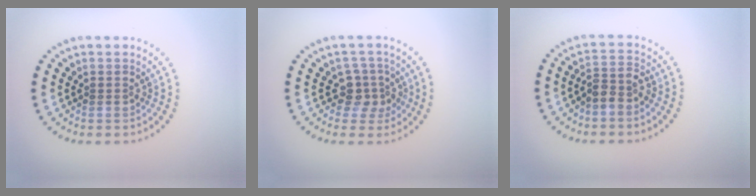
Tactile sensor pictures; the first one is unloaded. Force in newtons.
{"total": 2.6, "press": 2.1, "slide": 1.5}
{"total": 2.1, "press": 1.8, "slide": 1.2}